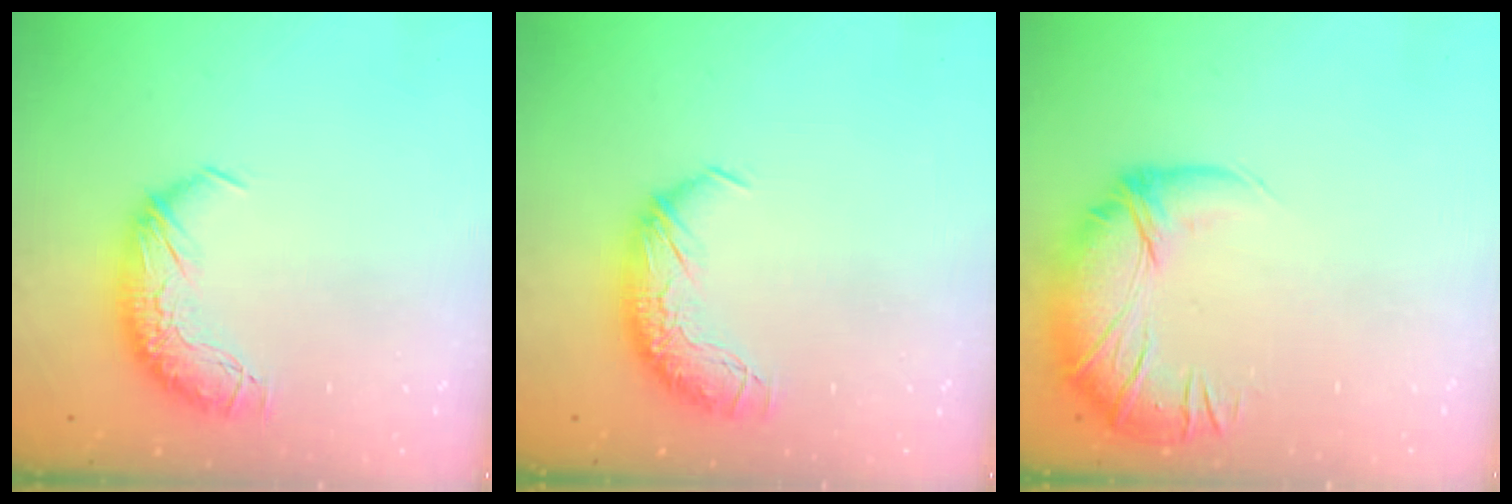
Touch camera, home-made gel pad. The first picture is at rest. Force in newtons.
{"total": 0.0}
{"total": 2.9, "press": 0.4, "slide": 2.9}